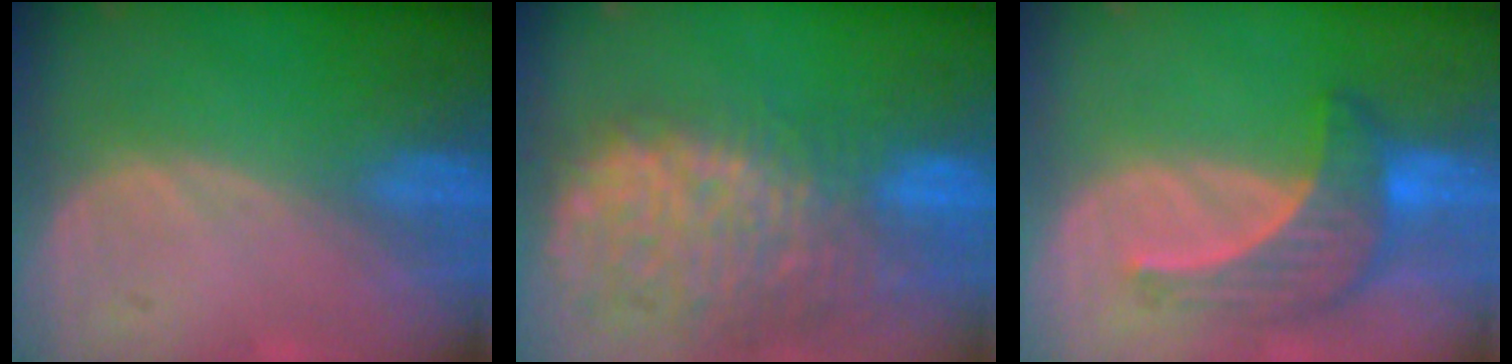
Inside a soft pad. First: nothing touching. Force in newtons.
{"total": 14.3, "press": 11.7, "slide": 8.1}
{"total": 7.1, "press": 6.8, "slide": 2.2}